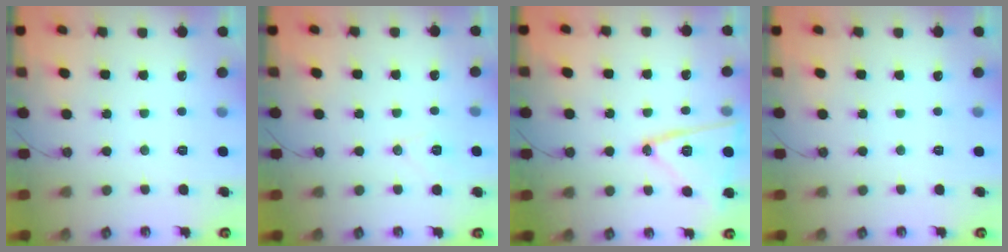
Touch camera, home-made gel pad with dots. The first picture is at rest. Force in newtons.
{"total": 6.4, "press": 6.0, "slide": 2.2}
{"total": 15.2, "press": 15.2, "slide": 0.7}
{"total": 0.0}